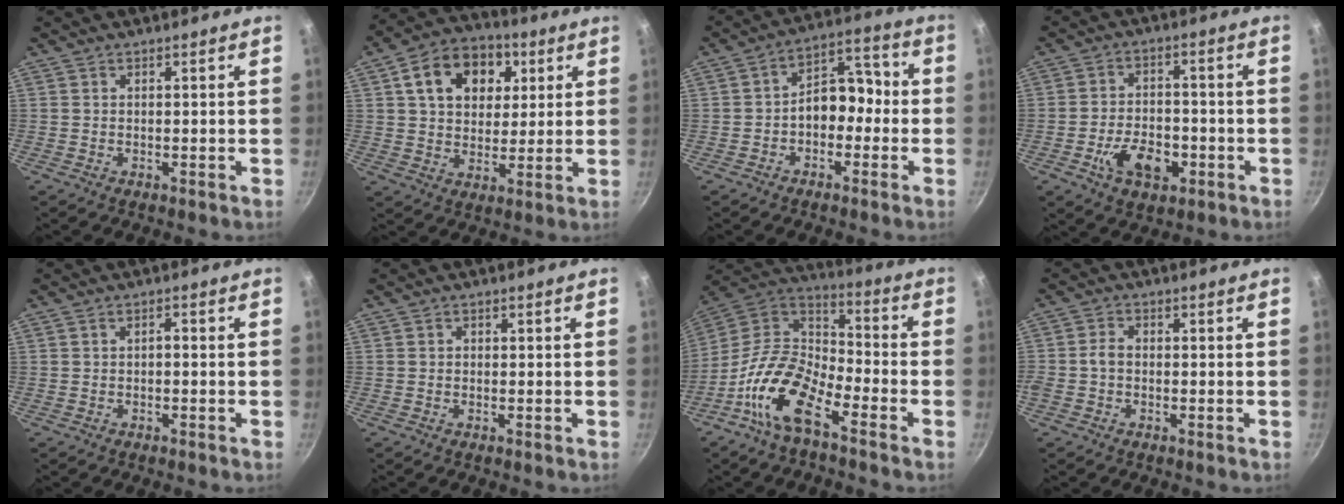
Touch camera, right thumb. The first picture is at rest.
{"total": 15.4, "force": [5.2, 11.2, 9.1], "torque": [-0.117, 0.006, 0.076]}
{"total": 9.2, "force": [-1.9, 6.3, 6.3], "torque": [-0.046, 0.051, -0.042]}
{"total": 9.9, "force": [-3.6, 6.2, 6.8], "torque": [-0.093, 0.021, -0.056]}
{"total": 1.2, "force": [-0.5, 0.6, 0.9], "torque": [-0.013, 0.013, -0.006]}
{"total": 0.7, "force": [0.0, 0.7, 0.3], "torque": [-0.003, 0.004, 0.000]}
{"total": 15.5, "force": [-8.6, 6.8, 11.0], "torque": [-0.197, 0.071, -0.187]}
{"total": 2.8, "force": [-0.6, 2.1, 1.8], "torque": [-0.034, 0.014, -0.017]}